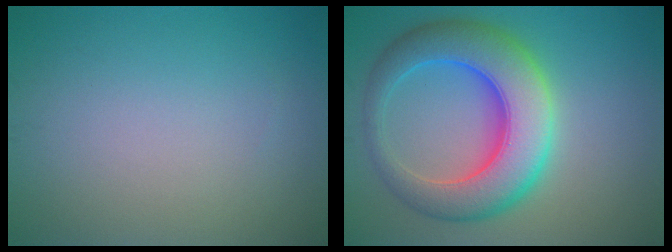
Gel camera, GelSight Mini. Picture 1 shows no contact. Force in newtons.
{"total": 9.6, "press": 9.6, "slide": 0.2}